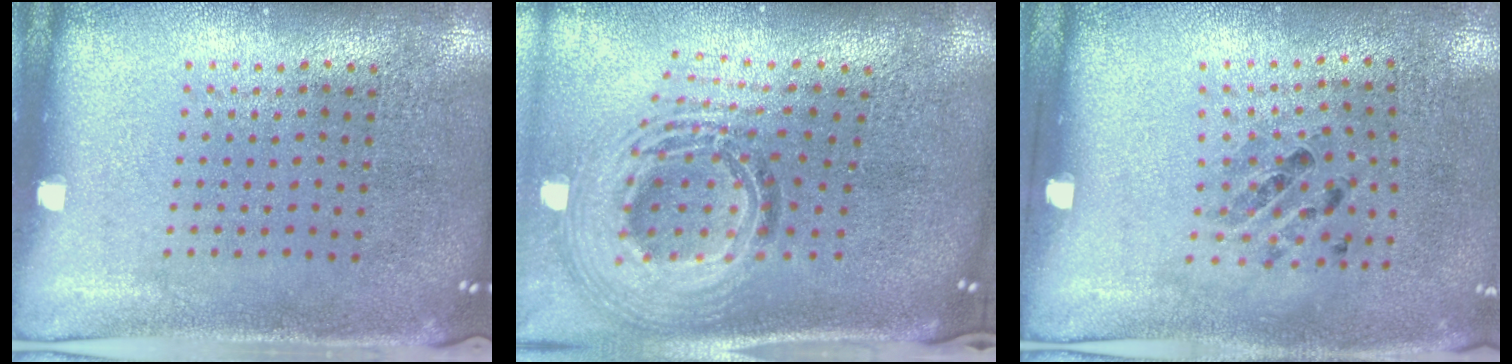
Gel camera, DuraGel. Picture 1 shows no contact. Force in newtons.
{"total": 2.1, "press": 1.6, "slide": 1.4}
{"total": 1.1, "press": 0.7, "slide": 0.8}